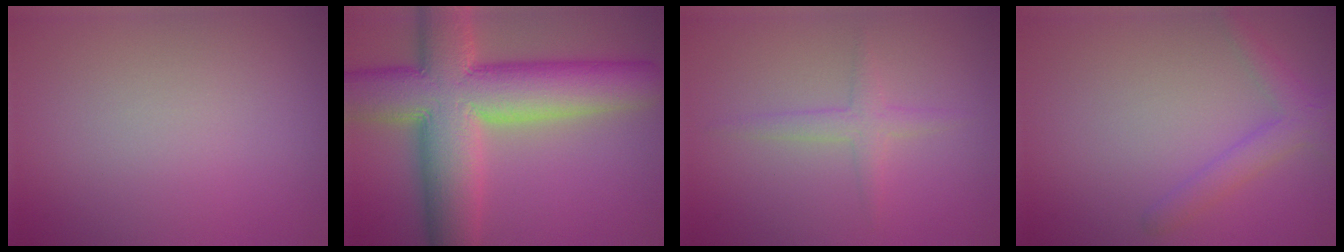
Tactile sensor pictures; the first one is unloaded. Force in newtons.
{"total": 13.8, "press": 13.7, "slide": 0.9}
{"total": 1.7, "press": 1.7, "slide": 0.0}
{"total": 2.5, "press": 2.5, "slide": 0.2}